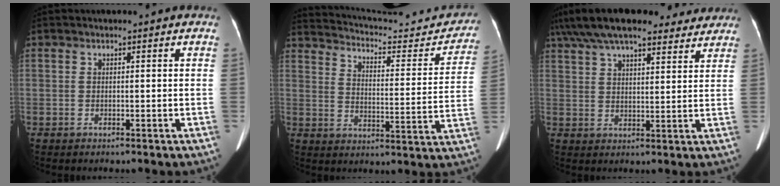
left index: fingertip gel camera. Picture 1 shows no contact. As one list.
[{"total": 21.8, "force": [20.2, 4.7, 7.0], "torque": [-0.096, -0.046, 0.254]}, {"total": 20.4, "force": [16.8, 6.0, 10.0], "torque": [-0.184, 0.054, 0.237]}]